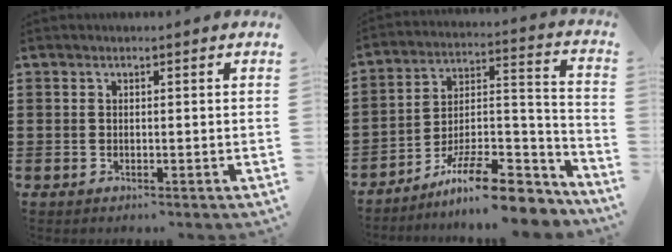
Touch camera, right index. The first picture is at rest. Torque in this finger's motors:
{"motor_torque": [0.00, -0.08, -0.61, -0.21]}